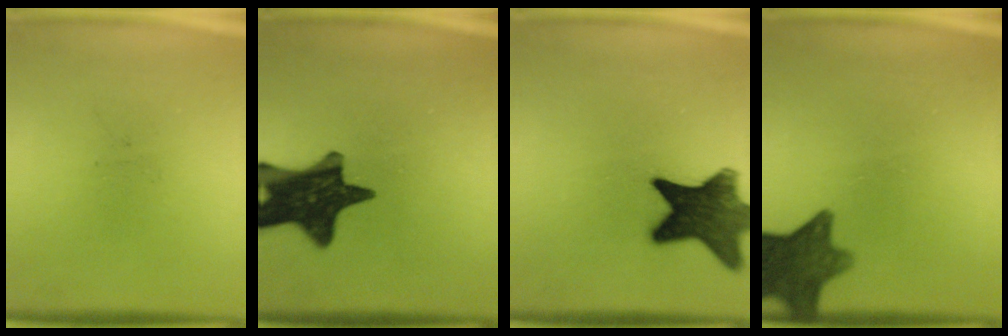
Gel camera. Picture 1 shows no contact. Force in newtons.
{"total": 15.6}
{"total": 14.6}
{"total": 10.6}